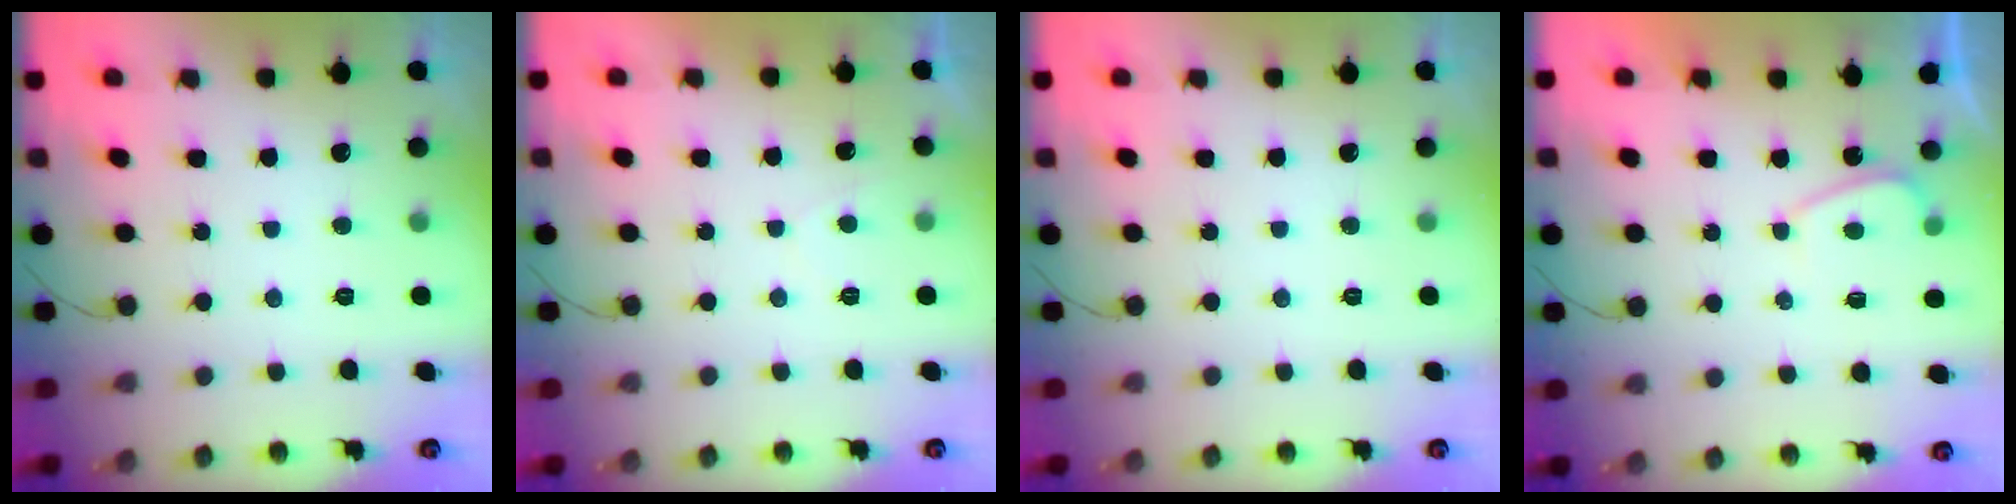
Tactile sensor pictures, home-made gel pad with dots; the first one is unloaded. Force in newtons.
{"total": 0.8, "press": 0.6, "slide": 0.6}
{"total": 0.0}
{"total": 1.6, "press": 1.5, "slide": 0.6}